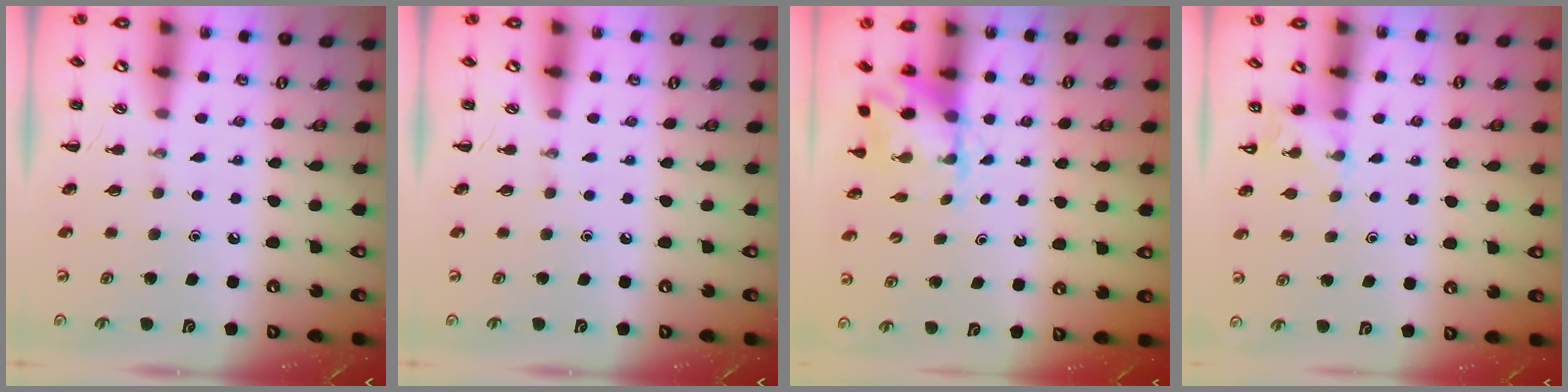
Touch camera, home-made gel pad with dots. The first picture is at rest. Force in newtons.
{"total": 0.0}
{"total": 3.1, "press": 3.0, "slide": 0.5}
{"total": 4.1, "press": 3.9, "slide": 1.3}